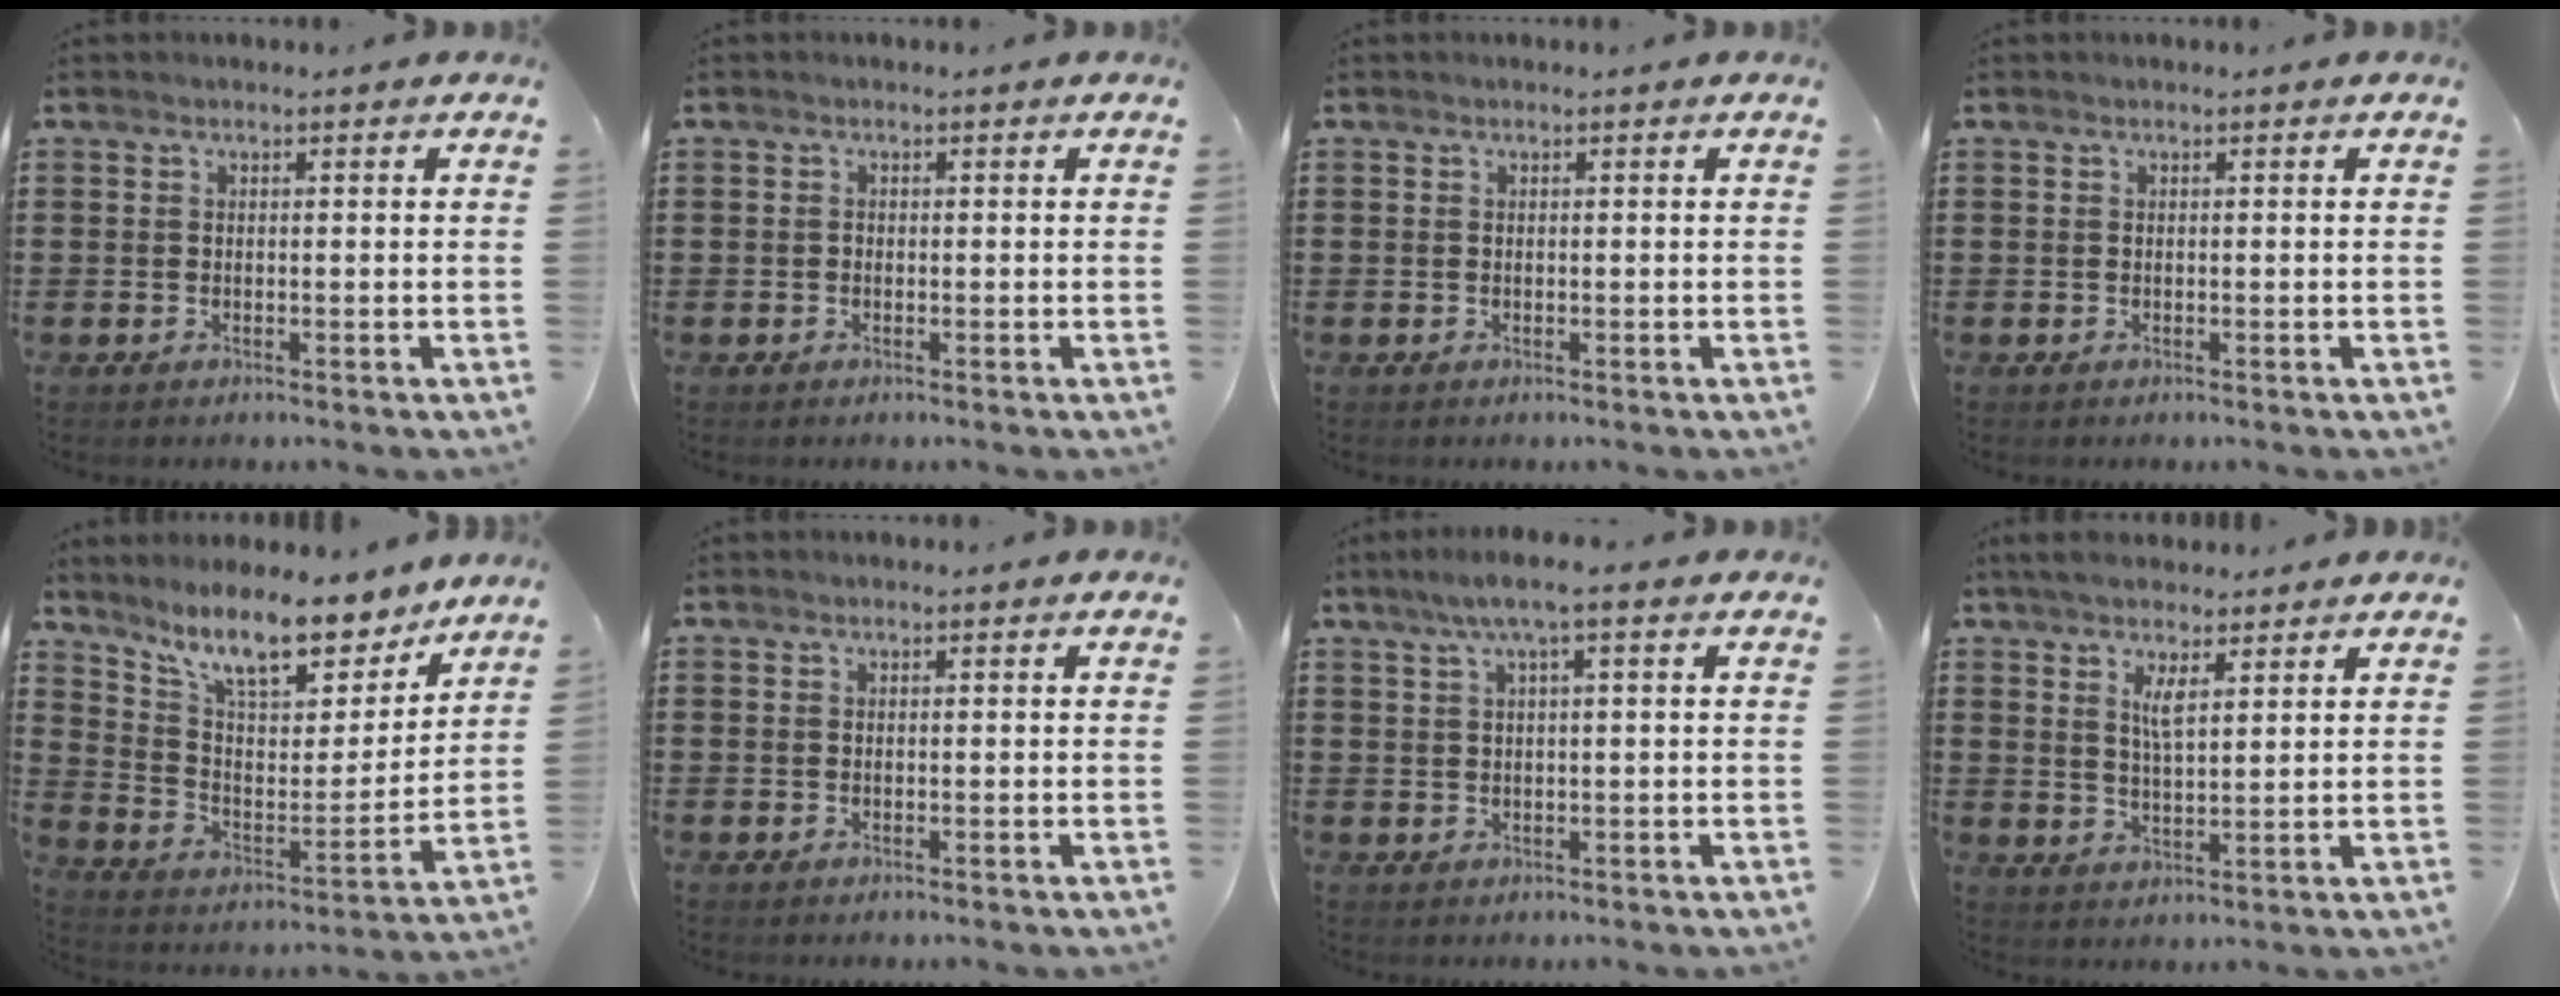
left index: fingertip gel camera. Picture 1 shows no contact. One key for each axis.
{"total": 0.6, "fx": -0.3, "fy": 0.4, "fz": 0.3, "tx": -0.009, "ty": -0.001, "tz": -0.006}
{"total": 0.0}
{"total": 0.0}
{"total": 11.5, "fx": 9.4, "fy": 2.7, "fz": 6.1, "tx": -0.136, "ty": -0.052, "tz": 0.165}
{"total": 0.0}
{"total": 3.3, "fx": 1.2, "fy": 0.0, "fz": 3.1, "tx": -0.060, "ty": -0.001, "tz": 0.019}
{"total": 4.9, "fx": 3.1, "fy": 1.1, "fz": 3.6, "tx": -0.077, "ty": 0.001, "tz": 0.054}